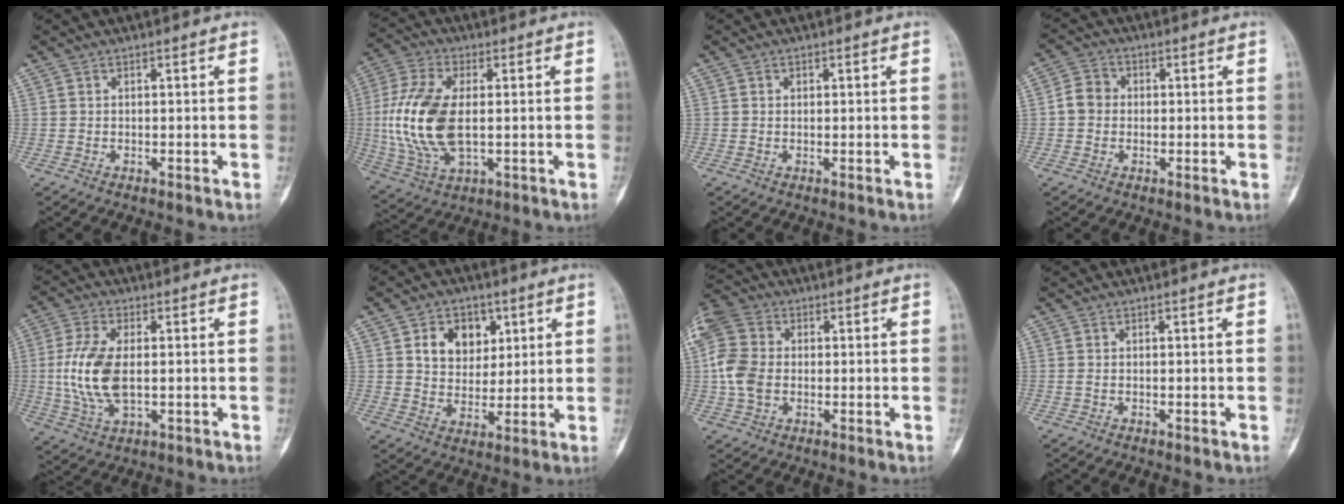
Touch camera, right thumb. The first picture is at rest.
{"total": 16.3, "force": [0.2, 8.7, 13.9], "torque": [-0.304, -0.005, 0.010]}
{"total": 0.5, "force": [0.2, 0.5, 0.1], "torque": [0.006, 0.002, 0.002]}
{"total": 4.4, "force": [-0.2, 3.9, 2.0], "torque": [-0.024, 0.011, -0.012]}
{"total": 11.7, "force": [0.1, 6.0, 10.0], "torque": [-0.217, -0.002, 0.006]}
{"total": 9.6, "force": [3.5, 7.4, 4.9], "torque": [-0.034, -0.012, 0.061]}
{"total": 10.0, "force": [0.1, 7.5, 6.6], "torque": [-0.144, 0.014, -0.007]}
{"total": 0.5, "force": [0.0, 0.3, 0.4], "torque": [-0.015, 0.003, 0.002]}